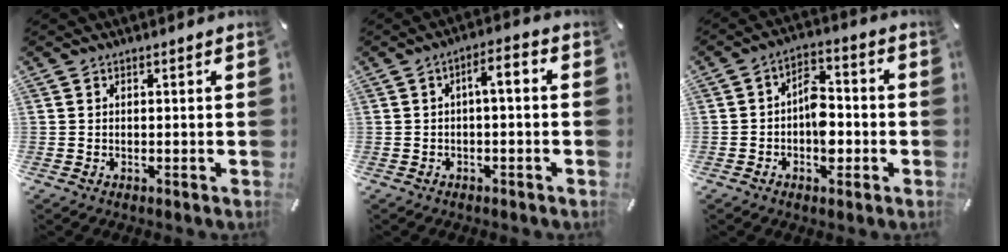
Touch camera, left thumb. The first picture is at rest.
{"total": 4.3, "force": [-1.1, 1.5, 3.8], "torque": [-0.071, 0.017, -0.024]}
{"total": 7.5, "force": [-1.9, 5.0, 5.2], "torque": [-0.063, 0.012, -0.033]}